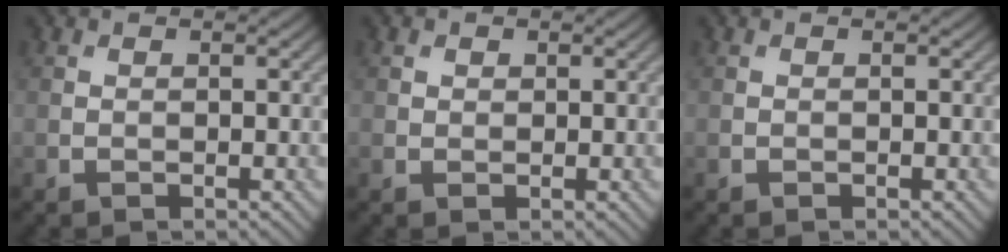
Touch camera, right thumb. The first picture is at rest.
{"total": 0.9, "force": [0.5, 0.7, 0.2], "torque": [-0.004, -0.001, 0.008]}
{"total": 0.0}